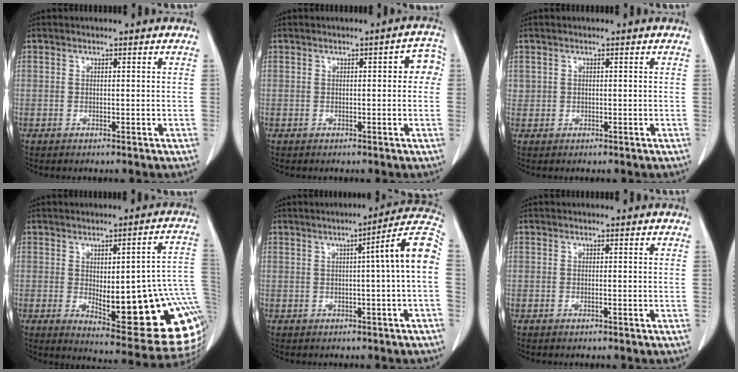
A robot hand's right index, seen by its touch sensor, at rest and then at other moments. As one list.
[{"total": 3.6, "force": [0.4, 1.4, 3.3], "torque": [-0.024, 0.017, -0.001]}, {"total": 0.7, "force": [0.2, 0.7, 0.1], "torque": [0.007, 0.007, 0.005]}, {"total": 21.8, "force": [-2.4, 5.6, 21.0], "torque": [-0.179, 0.011, -0.005]}, {"total": 8.3, "force": [0.2, -0.9, 8.3], "torque": [-0.103, 0.017, -0.002]}, {"total": 0.0}]